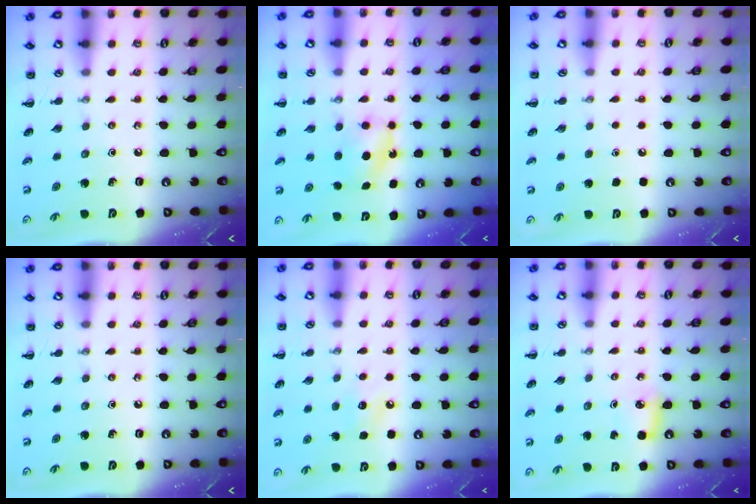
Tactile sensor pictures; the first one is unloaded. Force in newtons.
{"total": 5.8, "press": 5.6, "slide": 1.7}
{"total": 1.7, "press": 1.7, "slide": 0.1}
{"total": 0.0}
{"total": 6.7, "press": 6.5, "slide": 1.6}
{"total": 5.3, "press": 5.1, "slide": 1.6}